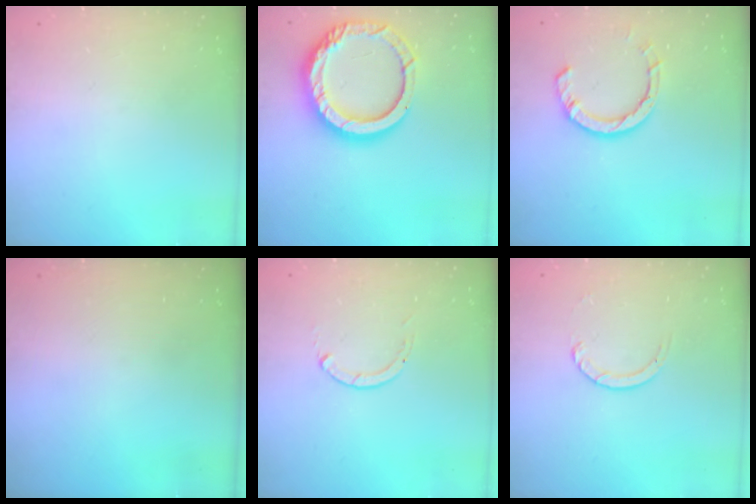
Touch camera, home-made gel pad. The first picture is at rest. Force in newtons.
{"total": 17.4, "press": 17.3, "slide": 1.6}
{"total": 7.8, "press": 7.7, "slide": 1.2}
{"total": 0.0}
{"total": 0.0}
{"total": 2.7, "press": 2.7, "slide": 0.3}